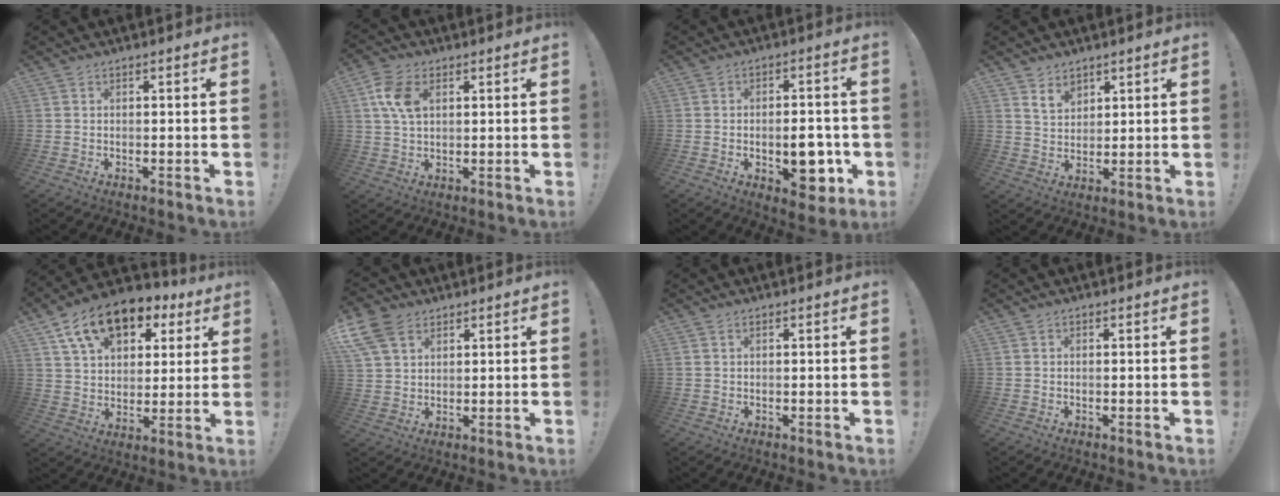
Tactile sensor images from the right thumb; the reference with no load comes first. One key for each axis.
{"total": 8.9, "fx": 3.0, "fy": 5.5, "fz": 6.4, "tx": -0.130, "ty": -0.001, "tz": 0.054}
{"total": 11.0, "fx": -3.6, "fy": 6.4, "fz": 8.2, "tx": -0.085, "ty": 0.015, "tz": -0.051}
{"total": 6.2, "fx": 4.4, "fy": 3.8, "fz": 2.0, "tx": -0.036, "ty": -0.022, "tz": 0.083}
{"total": 15.8, "fx": 8.9, "fy": 9.8, "fz": 8.7, "tx": -0.146, "ty": -0.042, "tz": 0.164}
{"total": 10.2, "fx": 5.6, "fy": 6.7, "fz": 5.4, "tx": -0.115, "ty": -0.017, "tz": 0.111}
{"total": 0.9, "fx": 0.5, "fy": 0.5, "fz": 0.5, "tx": -0.018, "ty": 0.004, "tz": 0.011}
{"total": 0.0}